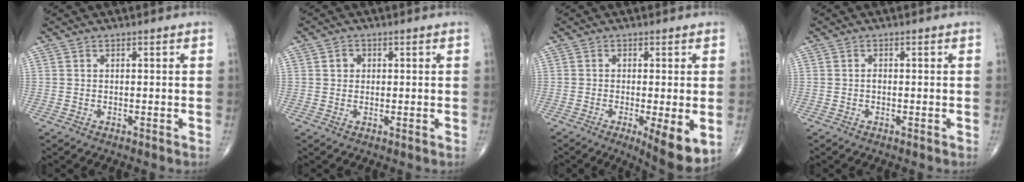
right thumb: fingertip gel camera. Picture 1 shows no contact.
{"total": 1.8, "force": [0.4, 1.6, 0.7], "torque": [-0.002, 0.001, 0.004]}
{"total": 8.3, "force": [-2.1, 2.0, 7.8], "torque": [-0.117, -0.023, -0.029]}
{"total": 0.5, "force": [-0.1, 0.3, 0.4], "torque": [-0.006, 0.001, -0.005]}